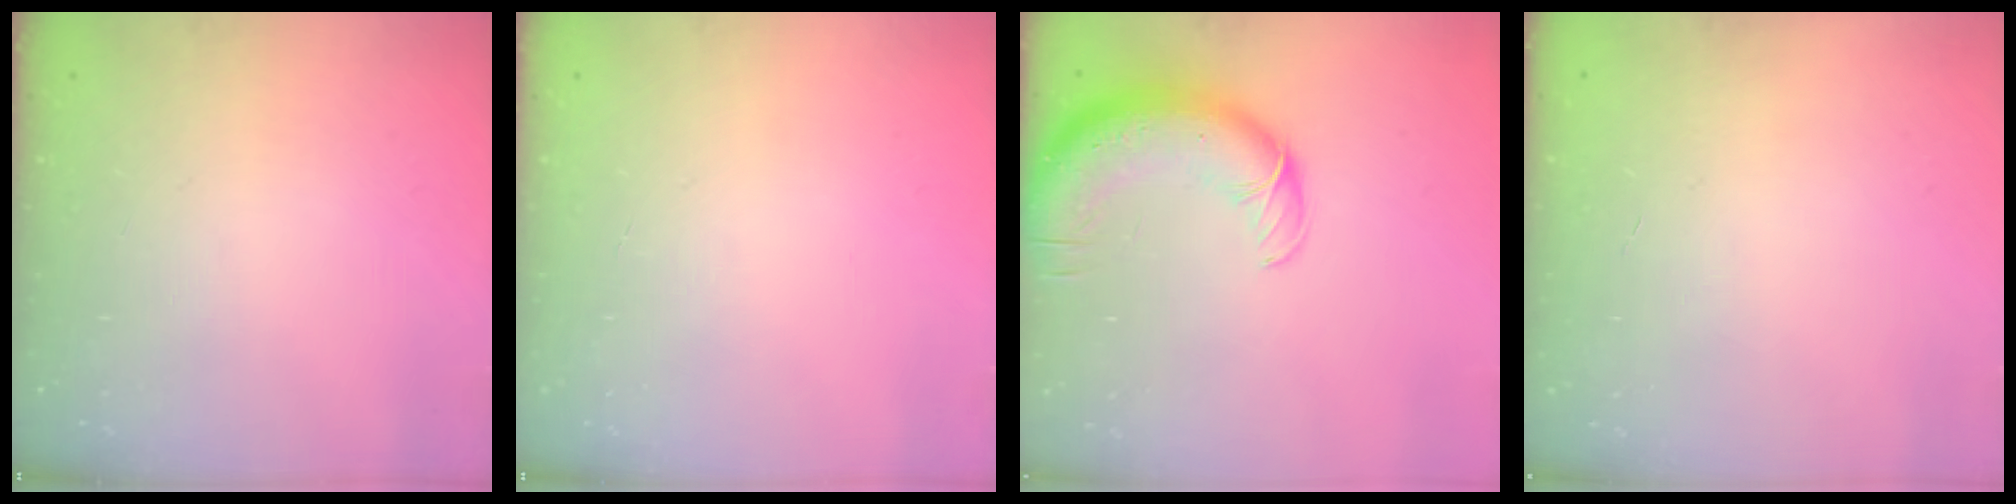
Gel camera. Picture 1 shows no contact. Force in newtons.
{"total": 0.0}
{"total": 13.5, "press": 13.0, "slide": 3.6}
{"total": 0.6, "press": 0.6, "slide": 0.2}